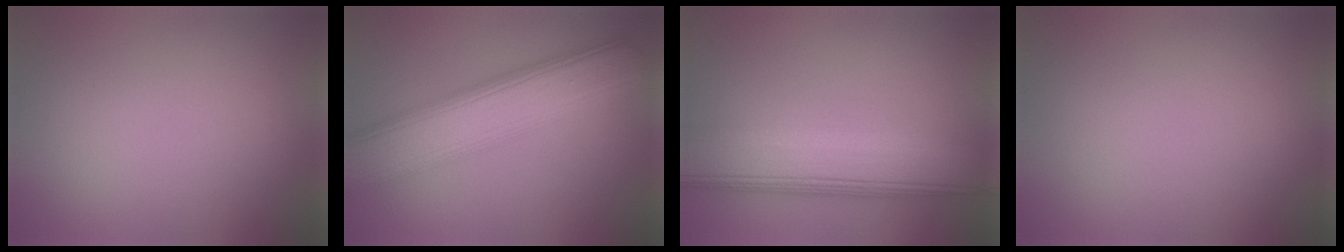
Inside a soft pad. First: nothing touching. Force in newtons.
{"total": 8.6, "press": 8.6, "slide": 0.1}
{"total": 9.8, "press": 9.8, "slide": 0.6}
{"total": 0.0}